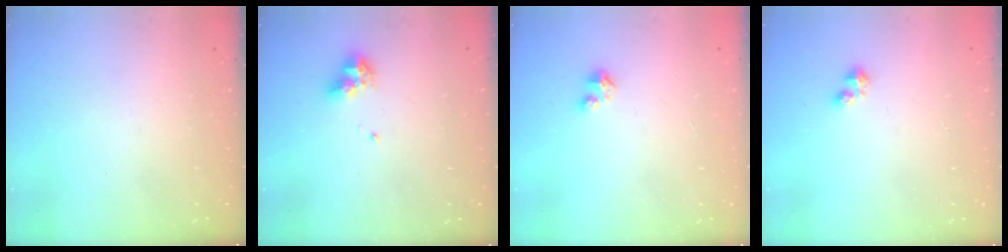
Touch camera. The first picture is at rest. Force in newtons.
{"total": 8.5, "press": 8.4, "slide": 0.9}
{"total": 1.6, "press": 1.6, "slide": 0.2}
{"total": 2.4, "press": 2.4, "slide": 0.5}